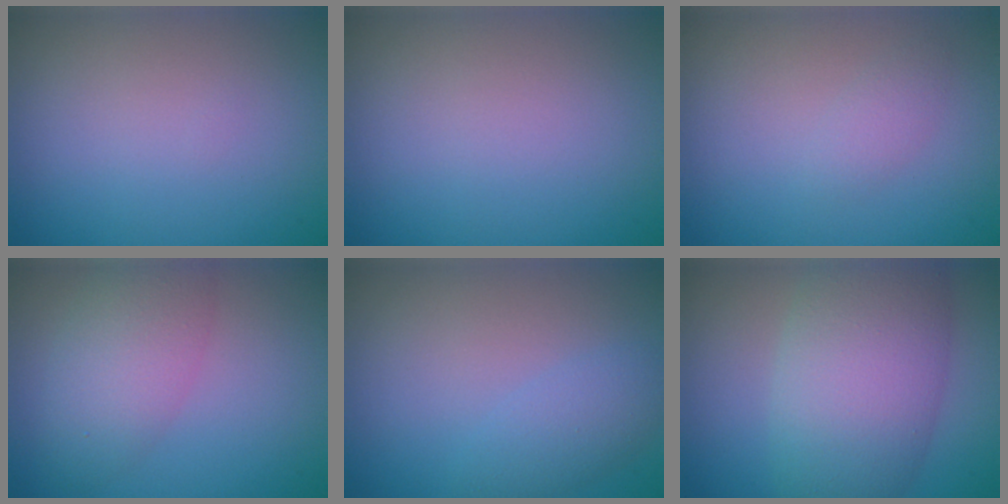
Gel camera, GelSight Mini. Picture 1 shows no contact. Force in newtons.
{"total": 0.0}
{"total": 1.1, "press": 1.1, "slide": 0.0}
{"total": 4.5, "press": 4.5, "slide": 0.2}
{"total": 2.2, "press": 2.2, "slide": 0.2}
{"total": 9.0, "press": 9.0, "slide": 0.3}